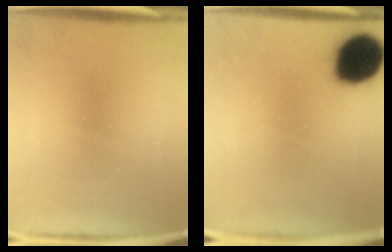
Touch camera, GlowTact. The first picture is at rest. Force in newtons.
{"total": 17.1}